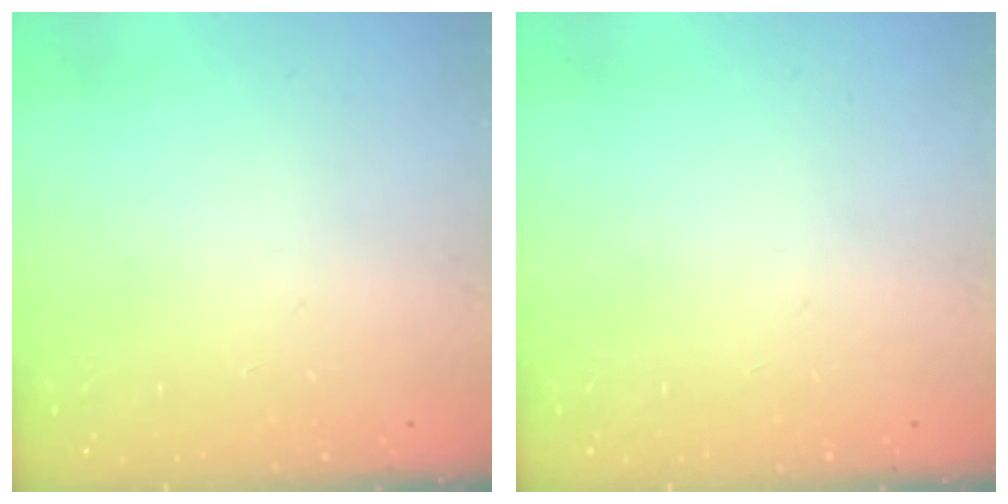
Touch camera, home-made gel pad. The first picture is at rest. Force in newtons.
{"total": 0.0}